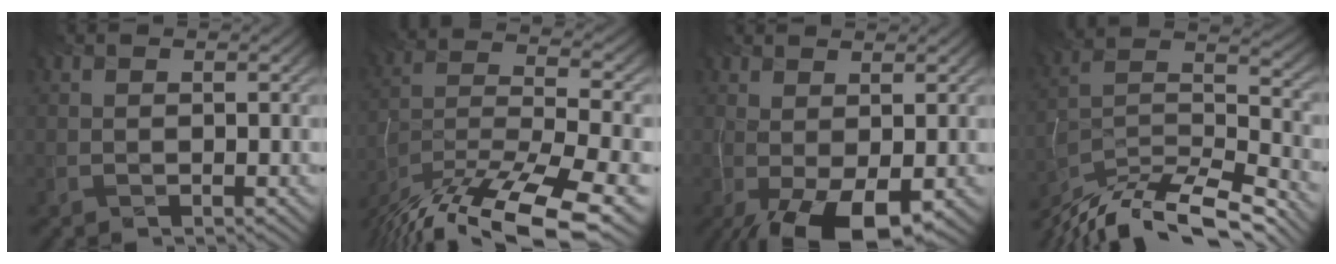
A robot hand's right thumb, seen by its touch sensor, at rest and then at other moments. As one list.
[{"total": 18.5, "force": [-15.8, 3.4, 9.1], "torque": [-0.161, -0.030, -0.265]}, {"total": 9.3, "force": [-3.4, 3.2, 8.0], "torque": [-0.129, -0.006, -0.048]}, {"total": 14.9, "force": [-13.7, 2.6, 5.3], "torque": [-0.102, 0.000, -0.248]}]